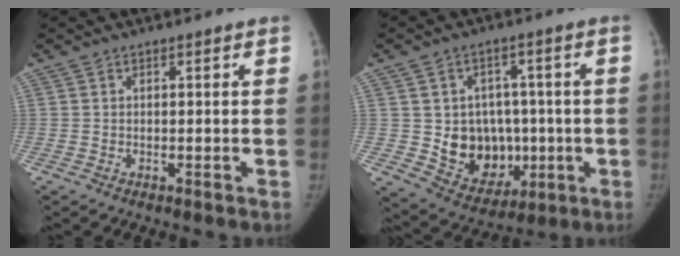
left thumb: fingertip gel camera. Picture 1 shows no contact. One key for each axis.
{"total": 13.3, "fx": -1.2, "fy": 10.9, "fz": 7.5, "tx": -0.060, "ty": 0.005, "tz": 0.006}